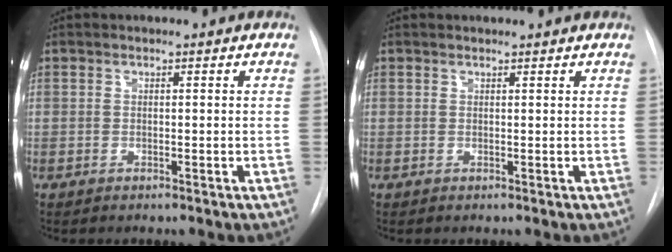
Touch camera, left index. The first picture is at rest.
{"total": 0.9, "force": [0.9, 0.0, 0.1], "torque": [-0.008, 0.009, 0.011]}